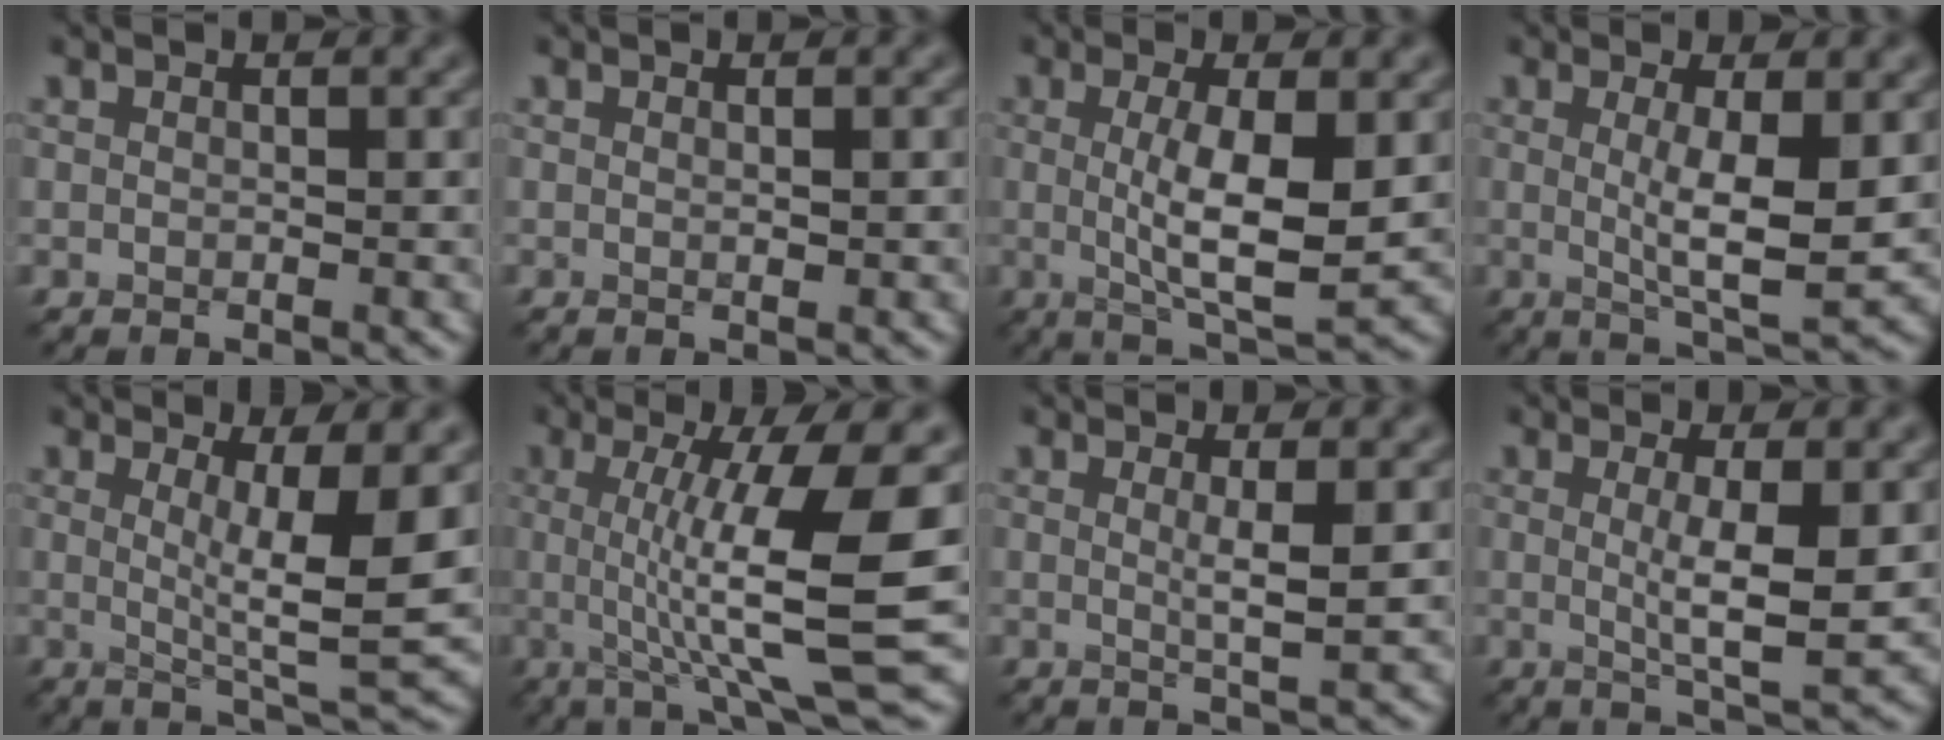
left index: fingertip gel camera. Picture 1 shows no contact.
{"total": 0.8, "force": [0.1, 0.2, 0.8], "torque": [-0.007, 0.002, 0.000]}
{"total": 6.5, "force": [0.2, 1.5, 6.3], "torque": [-0.110, -0.010, 0.007]}
{"total": 5.3, "force": [0.3, 1.0, 5.2], "torque": [-0.089, -0.010, 0.009]}
{"total": 6.8, "force": [0.9, 1.1, 6.6], "torque": [-0.098, -0.016, 0.018]}
{"total": 10.6, "force": [0.4, 2.1, 10.4], "torque": [-0.144, -0.005, 0.009]}
{"total": 2.4, "force": [0.4, 0.3, 2.4], "torque": [-0.039, -0.006, 0.004]}
{"total": 4.6, "force": [0.3, 0.8, 4.5], "torque": [-0.077, -0.009, 0.008]}